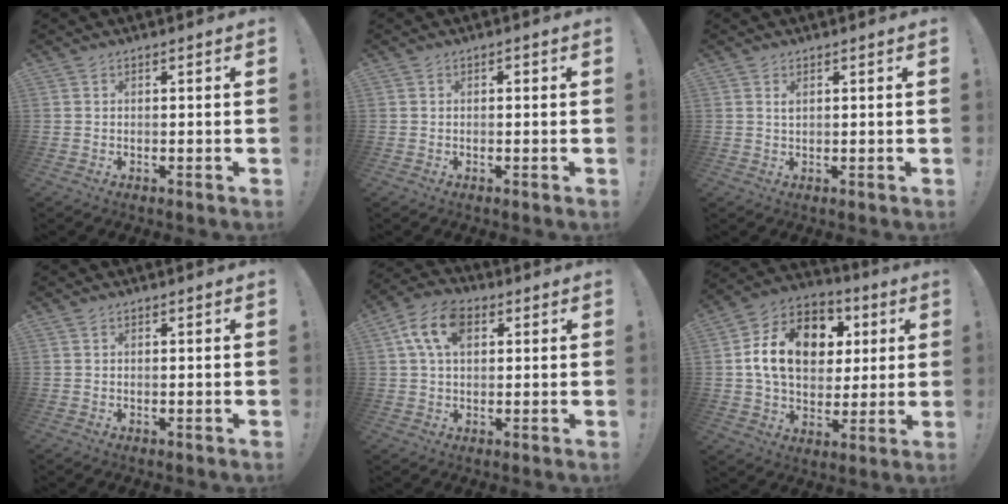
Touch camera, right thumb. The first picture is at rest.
{"total": 0.6, "force": [-0.5, 0.4, 0.1], "torque": [-0.005, 0.005, -0.008]}
{"total": 1.1, "force": [0.5, 0.5, 0.9], "torque": [-0.018, -0.001, 0.010]}
{"total": 0.0}
{"total": 10.7, "force": [3.7, 6.7, 7.4], "torque": [-0.146, 0.010, 0.073]}
{"total": 18.8, "force": [4.8, 13.7, 11.9], "torque": [-0.170, -0.005, 0.094]}